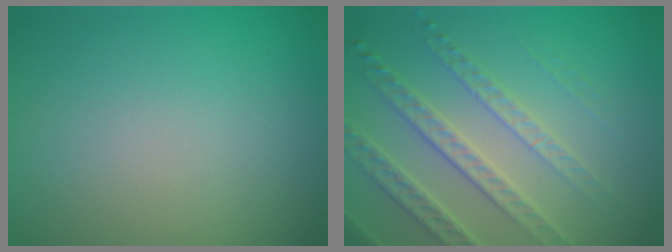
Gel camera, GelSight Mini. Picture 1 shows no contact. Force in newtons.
{"total": 4.7, "press": 4.0, "slide": 2.5}